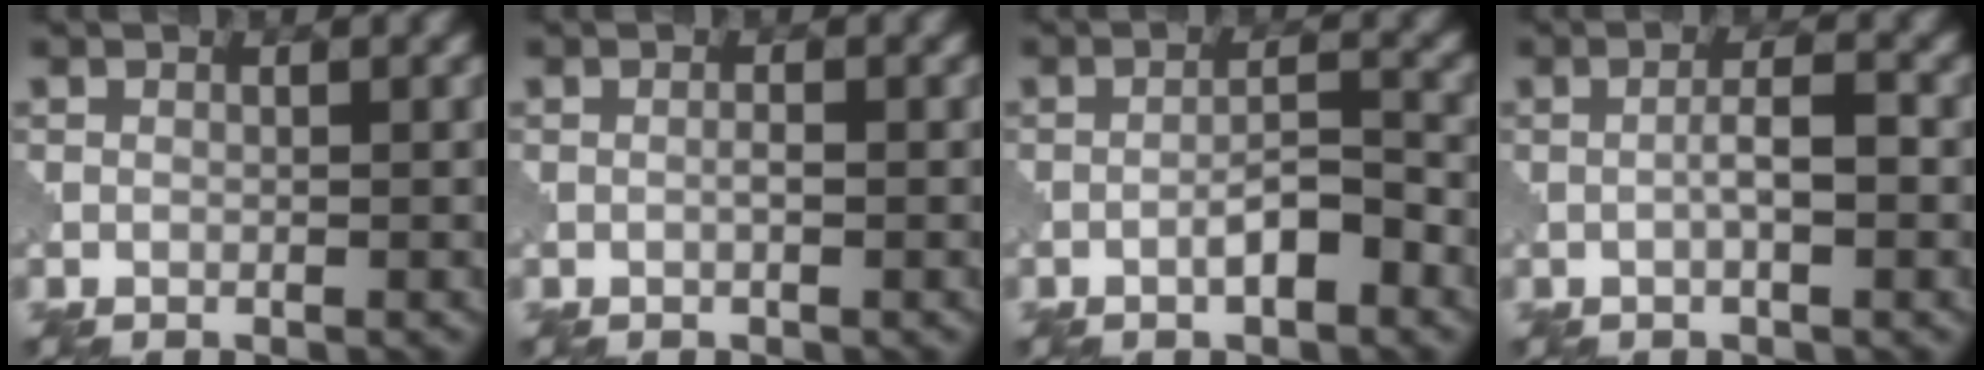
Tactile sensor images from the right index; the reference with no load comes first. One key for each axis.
{"total": 0.7, "fx": -0.2, "fy": 0.0, "fz": 0.6, "tx": -0.013, "ty": 0.001, "tz": -0.004}
{"total": 3.1, "fx": -1.6, "fy": 0.7, "fz": 2.6, "tx": -0.043, "ty": 0.011, "tz": -0.029}
{"total": 2.6, "fx": -0.4, "fy": 0.5, "fz": 2.5, "tx": -0.045, "ty": 0.004, "tz": -0.010}